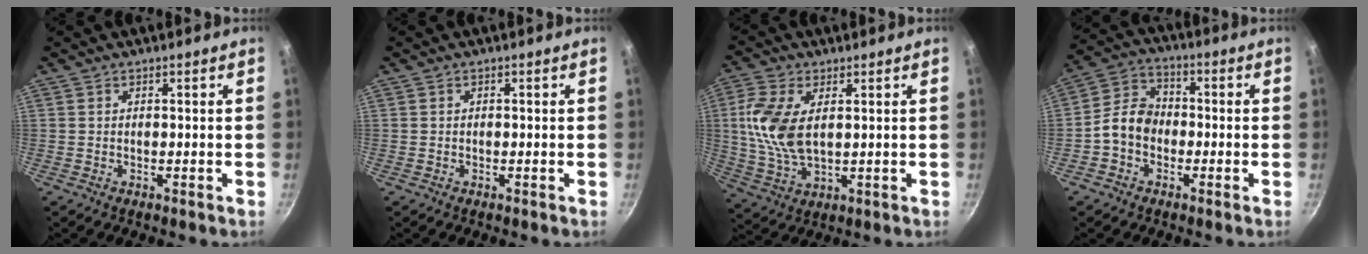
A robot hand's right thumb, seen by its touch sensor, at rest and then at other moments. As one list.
[{"total": 0.0}, {"total": 11.4, "force": [2.0, 6.2, 9.4], "torque": [-0.196, -0.004, 0.043]}, {"total": 7.9, "force": [-1.9, 6.2, 4.5], "torque": [-0.058, 0.031, -0.052]}]